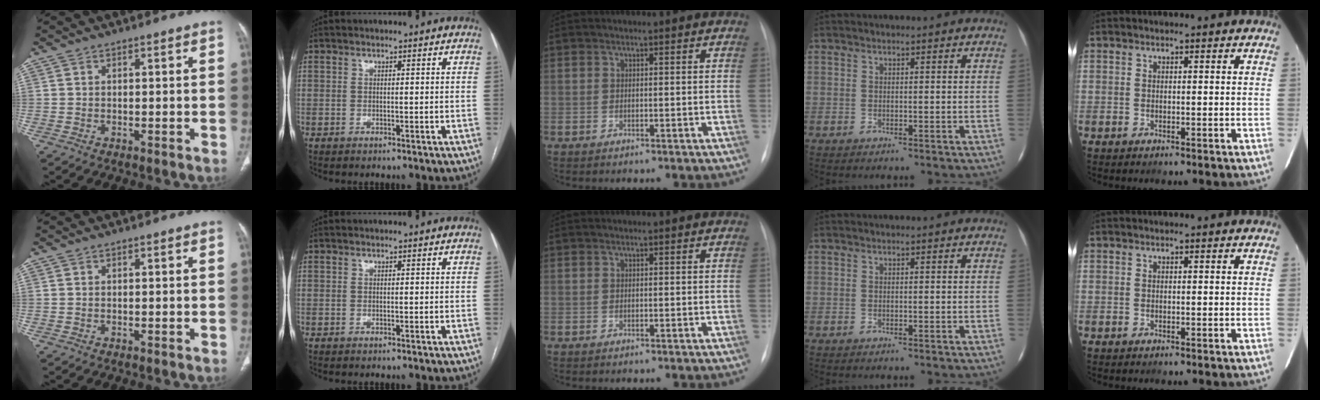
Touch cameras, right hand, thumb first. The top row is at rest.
{}